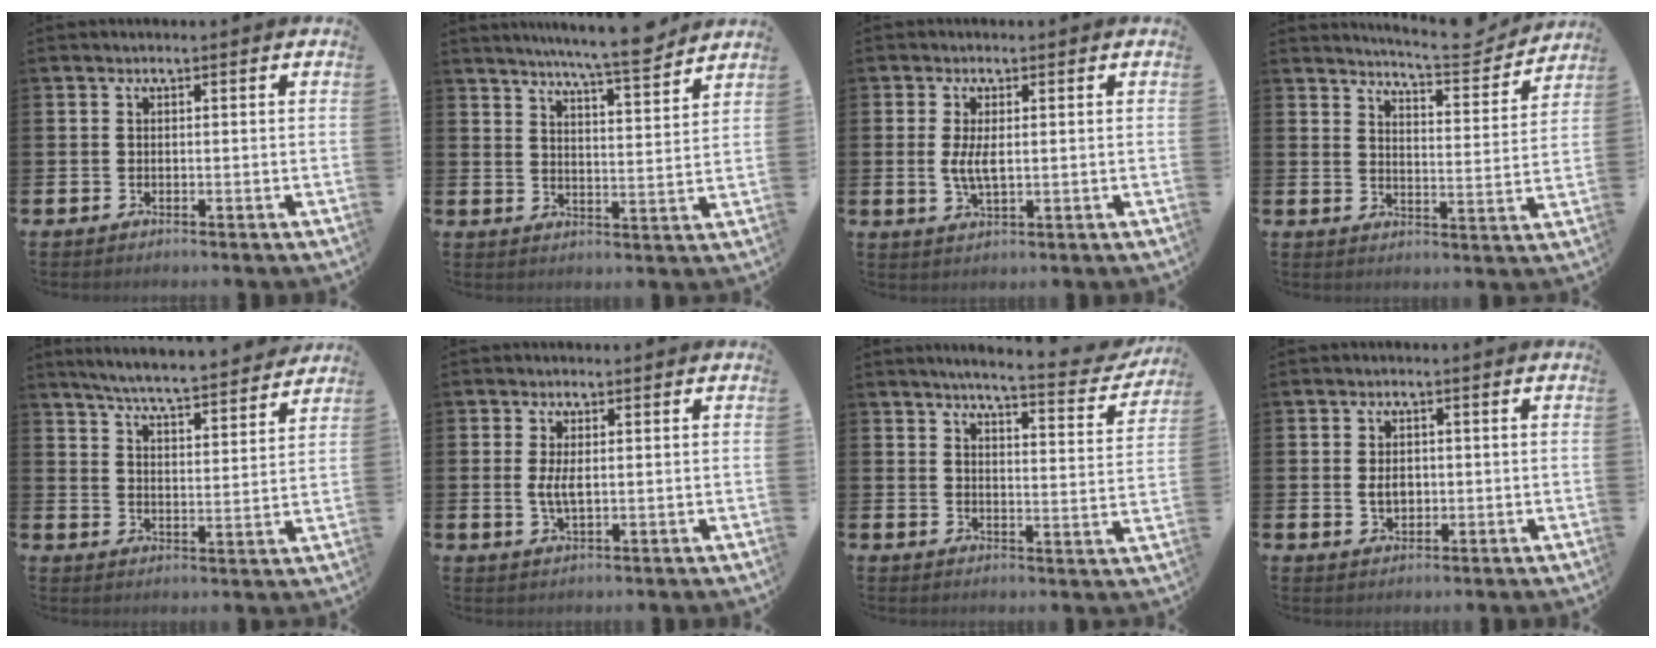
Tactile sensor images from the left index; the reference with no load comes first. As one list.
[{"total": 7.6, "force": [7.1, -0.3, 2.6], "torque": [-0.051, -0.047, 0.122]}, {"total": 3.5, "force": [0.5, 1.3, 3.2], "torque": [-0.059, 0.003, 0.006]}, {"total": 6.0, "force": [5.8, 0.3, 1.2], "torque": [-0.024, -0.049, 0.095]}, {"total": 6.5, "force": [6.3, 0.0, 1.5], "torque": [-0.044, -0.050, 0.107]}, {"total": 3.0, "force": [0.4, 1.1, 2.8], "torque": [-0.052, 0.003, 0.005]}, {"total": 5.5, "force": [5.2, 0.2, 1.9], "torque": [-0.033, -0.042, 0.080]}, {"total": 2.7, "force": [0.1, 1.9, 1.9], "torque": [-0.018, 0.001, -0.004]}]